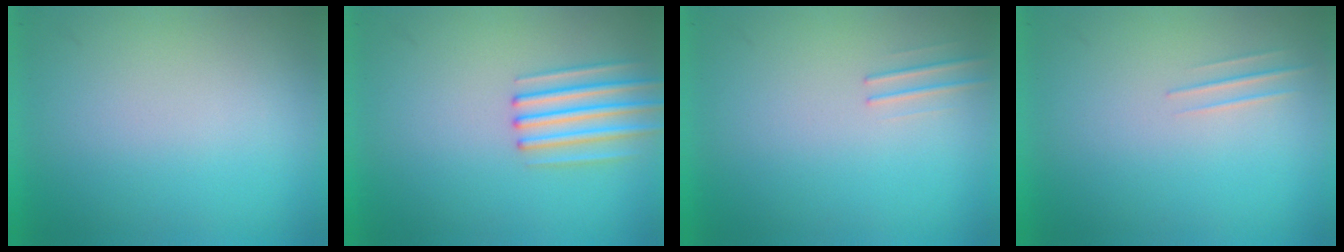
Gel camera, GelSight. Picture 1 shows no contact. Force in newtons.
{"total": 2.7}
{"total": 1.1}
{"total": 1.0}